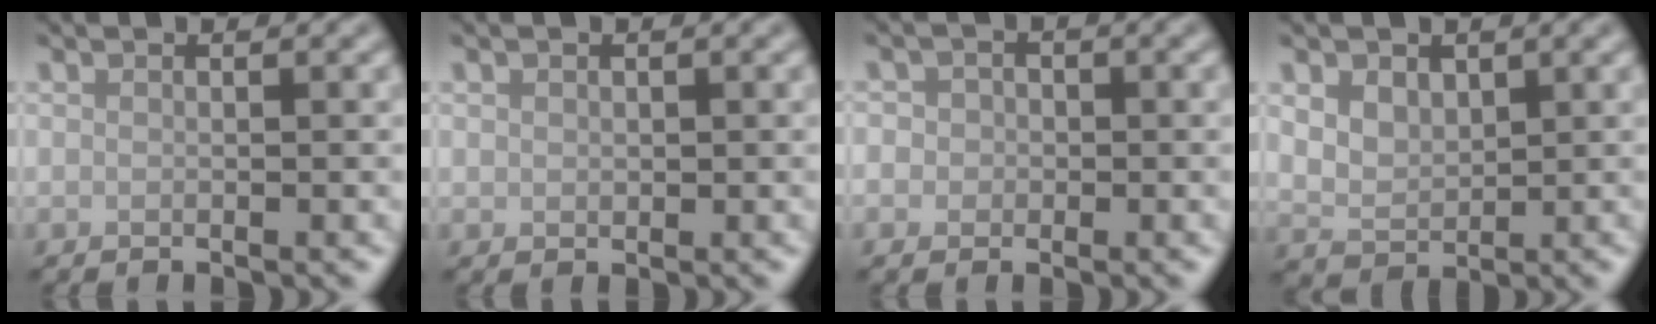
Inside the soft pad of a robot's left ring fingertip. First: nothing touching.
{"total": 0.8, "force": [0.3, 0.7, 0.2], "torque": [-0.002, -0.002, 0.006]}
{"total": 2.9, "force": [-0.2, 2.8, 0.9], "torque": [0.005, 0.009, -0.026]}
{"total": 2.8, "force": [1.1, 2.1, 1.6], "torque": [-0.028, -0.004, 0.022]}